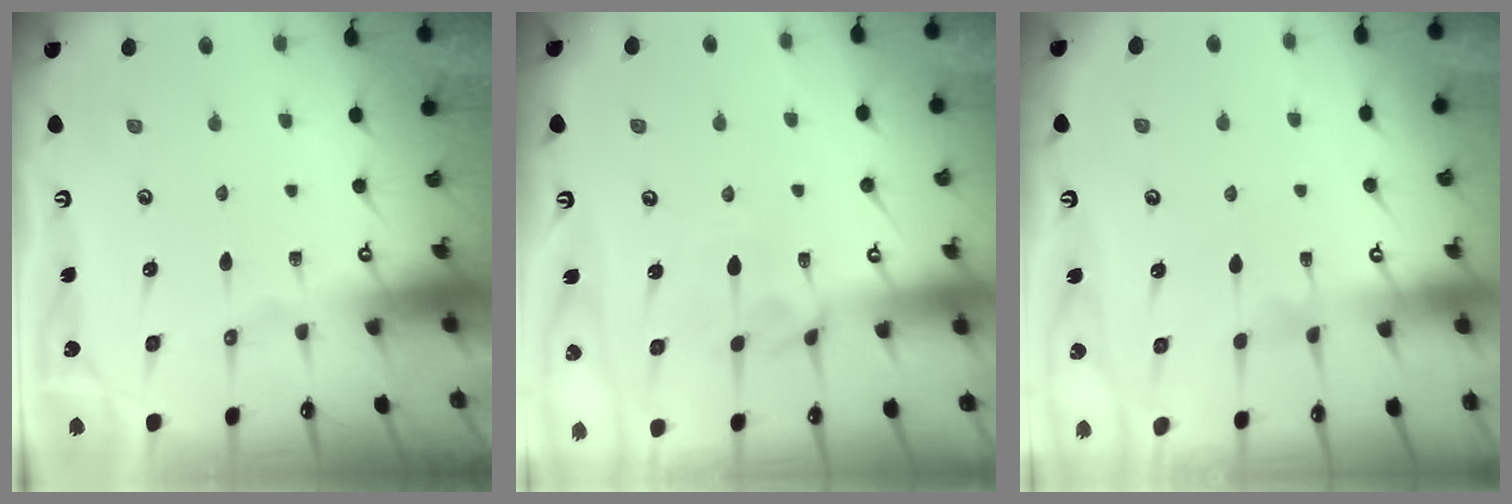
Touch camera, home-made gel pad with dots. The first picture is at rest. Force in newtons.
{"total": 2.7, "press": 2.6, "slide": 0.7}
{"total": 3.6, "press": 3.5, "slide": 0.2}